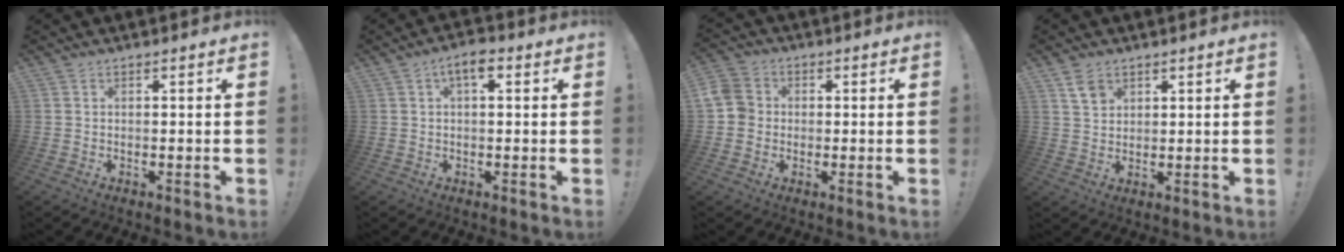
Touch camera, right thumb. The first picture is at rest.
{"total": 4.3, "force": [1.4, 1.8, 3.6], "torque": [-0.057, 0.002, 0.020]}
{"total": 7.2, "force": [-0.1, 6.7, 2.7], "torque": [-0.052, 0.015, 0.002]}
{"total": 4.8, "force": [3.1, 3.2, 1.7], "torque": [-0.011, -0.017, 0.056]}